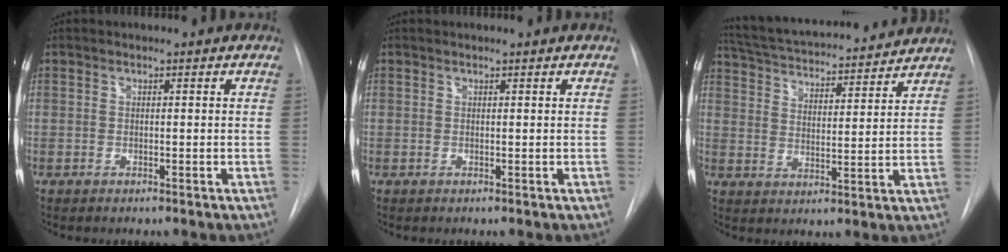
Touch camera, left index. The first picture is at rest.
{"total": 0.6, "force": [0.6, -0.1, 0.1], "torque": [-0.005, 0.001, 0.013]}
{"total": 20.5, "force": [18.9, 3.1, 7.2], "torque": [-0.128, 0.021, 0.274]}